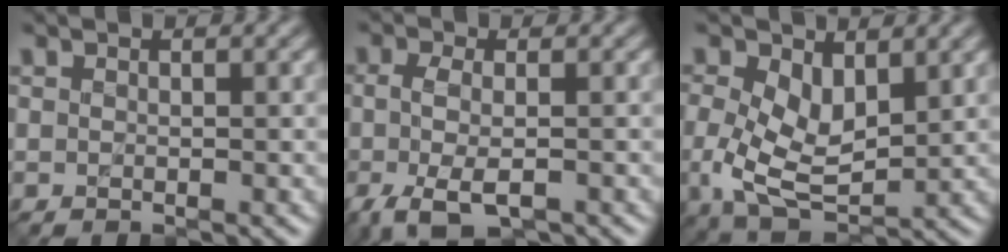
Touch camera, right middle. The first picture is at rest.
{"total": 5.2, "force": [-2.3, 2.4, 4.0], "torque": [-0.092, -0.005, -0.044]}
{"total": 5.8, "force": [0.7, 3.4, 4.7], "torque": [-0.106, -0.002, 0.014]}